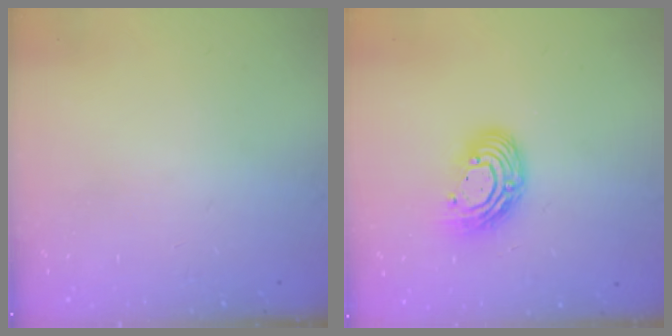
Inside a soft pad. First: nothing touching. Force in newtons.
{"total": 11.7, "press": 11.7, "slide": 0.9}